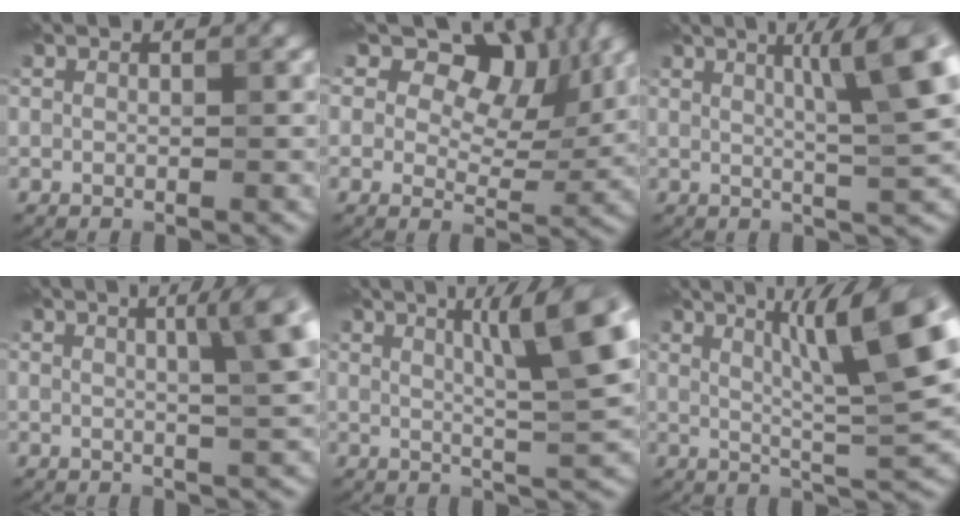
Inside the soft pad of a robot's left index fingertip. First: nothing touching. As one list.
[{"total": 10.1, "force": [5.4, 6.1, 6.0], "torque": [-0.076, 0.011, 0.066]}, {"total": 8.5, "force": [3.1, 1.5, 7.7], "torque": [-0.086, 0.015, 0.047]}, {"total": 6.1, "force": [2.0, 1.3, 5.6], "torque": [-0.056, 0.013, 0.025]}, {"total": 9.2, "force": [3.7, 1.6, 8.3], "torque": [-0.102, 0.016, 0.060]}, {"total": 10.2, "force": [4.1, 1.7, 9.2], "torque": [-0.123, 0.011, 0.070]}]